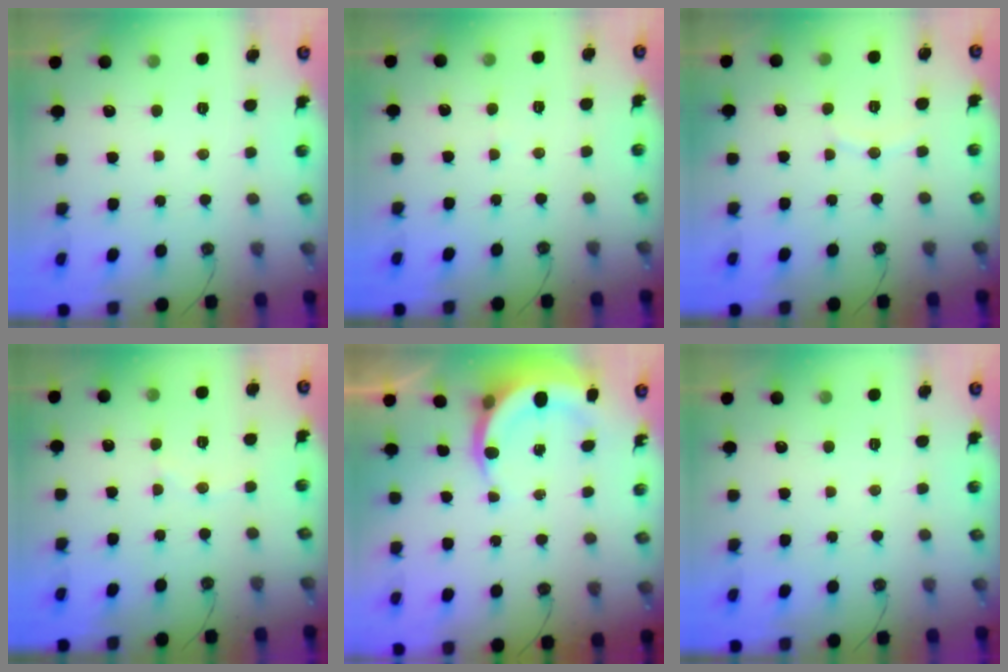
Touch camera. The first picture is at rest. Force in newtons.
{"total": 5.5, "press": 5.5, "slide": 0.6}
{"total": 5.4, "press": 5.4, "slide": 0.7}
{"total": 5.0, "press": 5.0, "slide": 0.4}
{"total": 6.4, "press": 6.2, "slide": 1.4}
{"total": 0.0}